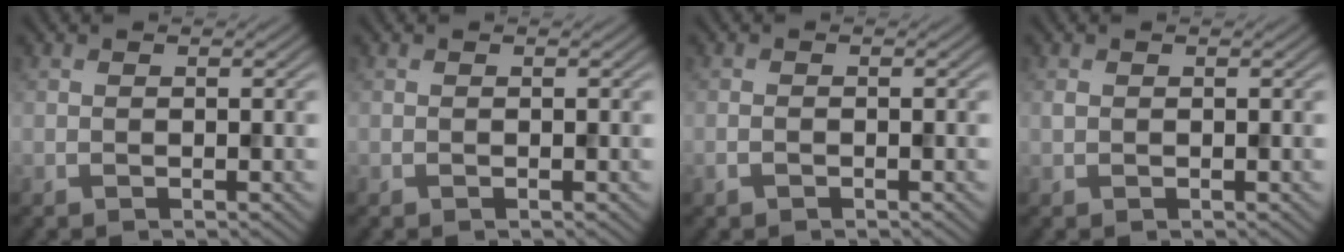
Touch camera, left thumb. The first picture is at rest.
{"total": 0.0}
{"total": 0.8, "force": [-0.6, 0.3, 0.5], "torque": [-0.012, 0.000, -0.012]}
{"total": 0.5, "force": [0.1, 0.4, 0.3], "torque": [-0.009, 0.001, 0.002]}